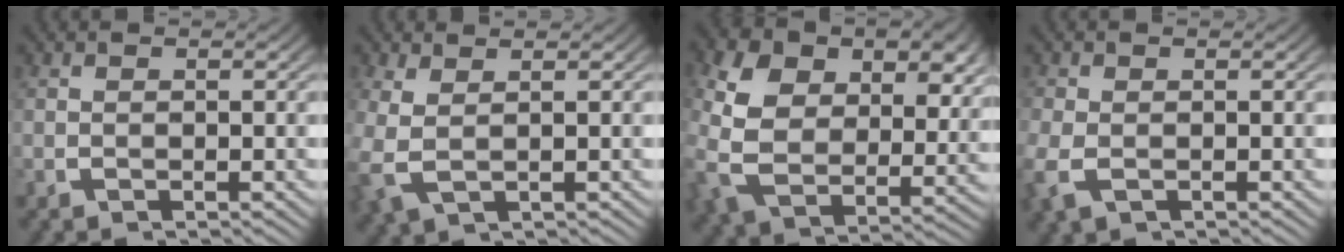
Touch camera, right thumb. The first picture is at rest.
{"total": 3.1, "force": [0.4, 2.0, 2.3], "torque": [-0.066, -0.010, 0.018]}
{"total": 10.2, "force": [0.6, 7.6, 6.9], "torque": [-0.180, -0.051, 0.029]}
{"total": 2.2, "force": [-0.9, 1.6, 1.2], "torque": [-0.038, -0.008, -0.010]}